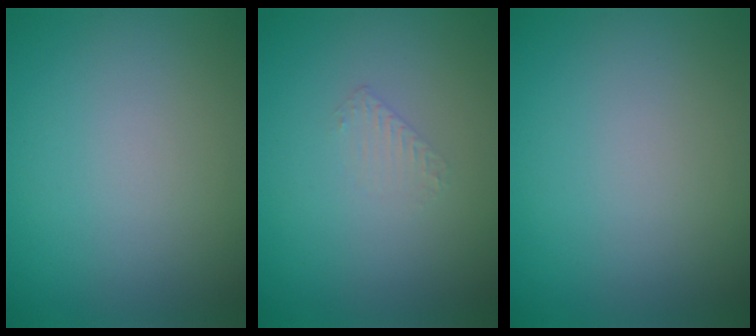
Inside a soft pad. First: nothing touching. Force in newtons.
{"total": 0.6, "press": 0.4, "slide": 0.5}
{"total": 0.0}